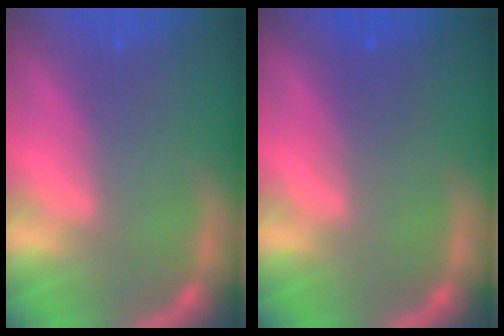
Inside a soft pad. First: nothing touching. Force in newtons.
{"total": 1.4}